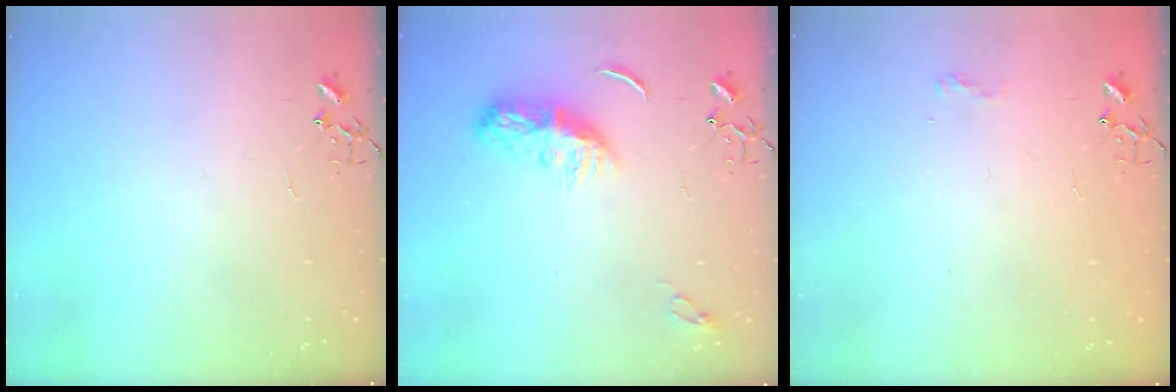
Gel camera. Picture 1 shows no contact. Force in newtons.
{"total": 8.7, "press": 8.7, "slide": 0.3}
{"total": 5.9, "press": 5.9, "slide": 0.8}